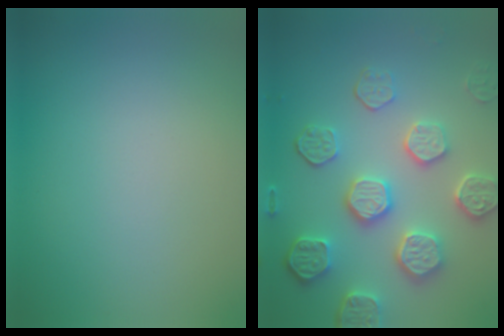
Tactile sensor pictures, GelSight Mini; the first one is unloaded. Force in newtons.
{"total": 6.4, "press": 5.4, "slide": 3.4}